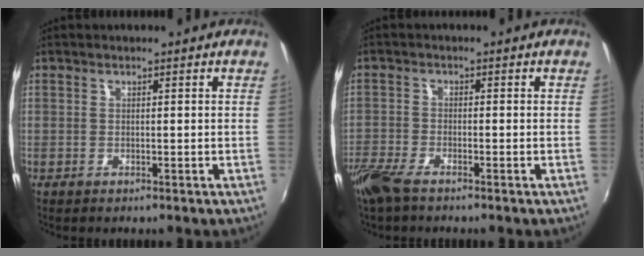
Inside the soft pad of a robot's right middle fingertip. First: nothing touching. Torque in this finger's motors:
{"motor_torque": [1.11, -1.03, 0.63, 0.21]}